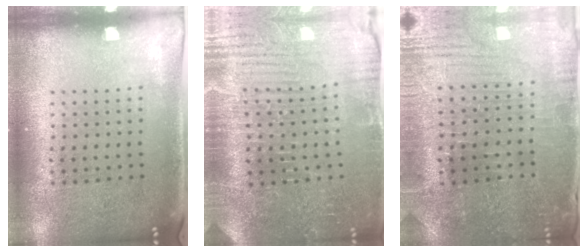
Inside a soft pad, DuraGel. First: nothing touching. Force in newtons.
{"total": 4.2, "press": 4.0, "slide": 1.2}
{"total": 1.3, "press": 1.2, "slide": 0.4}